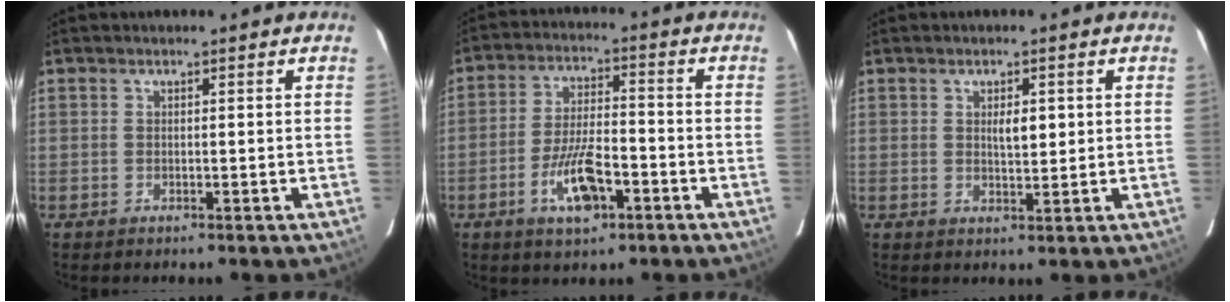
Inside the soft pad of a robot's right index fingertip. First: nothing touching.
{"total": 9.0, "force": [-4.1, 2.9, 7.5], "torque": [-0.146, 0.000, -0.071]}
{"total": 2.9, "force": [0.7, 1.0, 2.6], "torque": [-0.044, -0.001, 0.012]}